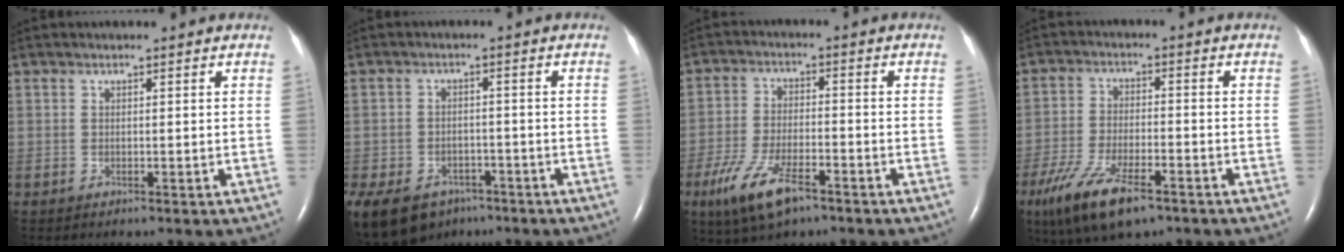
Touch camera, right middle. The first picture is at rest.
{"total": 18.3, "force": [-10.6, 12.8, 7.6], "torque": [-0.247, -0.014, -0.152]}
{"total": 9.6, "force": [-5.7, 3.1, 7.2], "torque": [-0.151, -0.015, -0.101]}
{"total": 12.0, "force": [-7.5, 3.7, 8.7], "torque": [-0.170, -0.022, -0.130]}